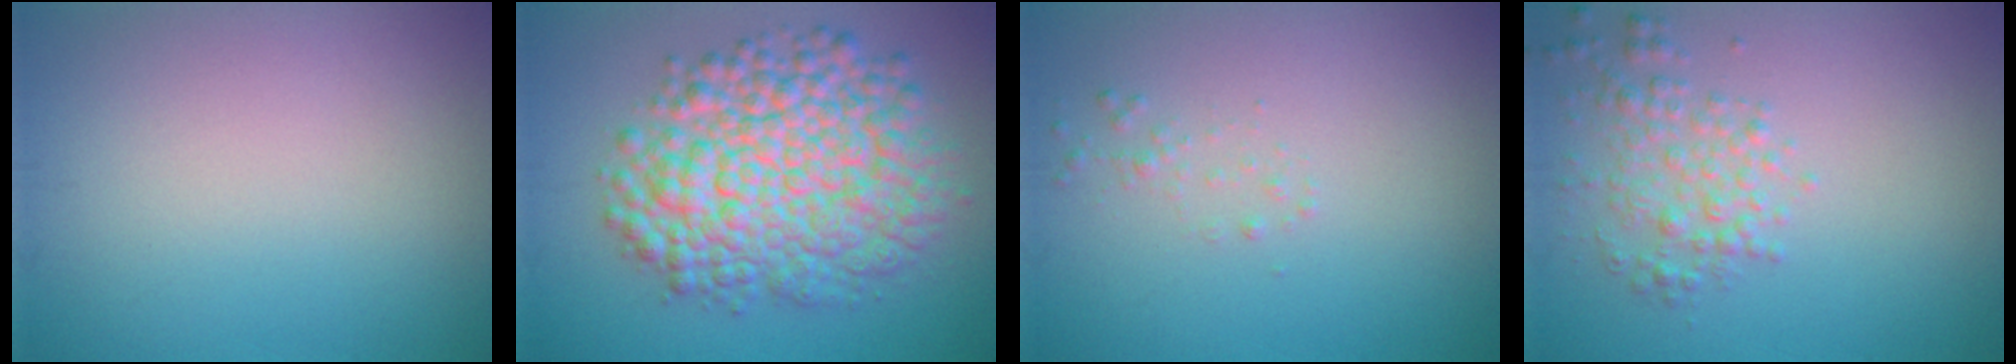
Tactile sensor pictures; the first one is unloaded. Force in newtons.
{"total": 10.1, "press": 10.1, "slide": 0.2}
{"total": 0.7, "press": 0.7, "slide": 0.0}
{"total": 2.7, "press": 2.7, "slide": 0.1}